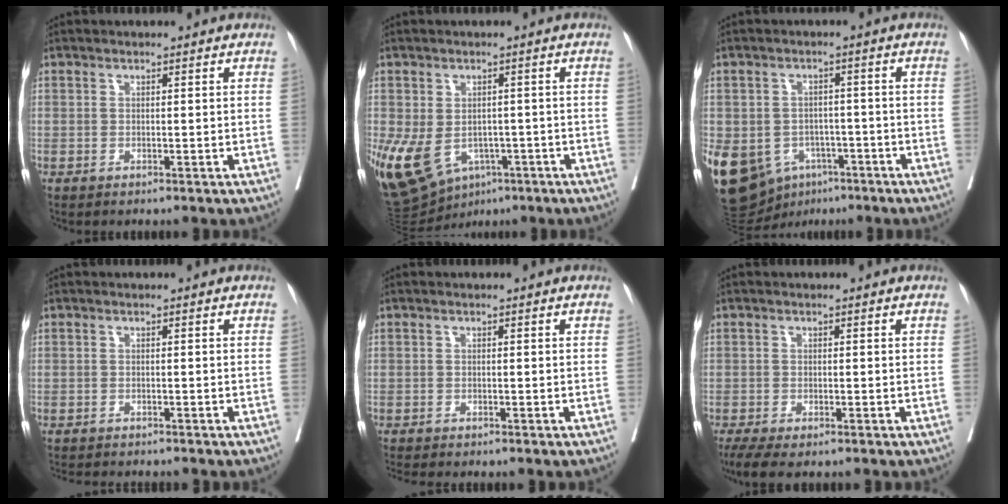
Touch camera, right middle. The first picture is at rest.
{"total": 14.2, "force": [-6.2, 9.5, 8.6], "torque": [-0.187, -0.010, -0.086]}
{"total": 20.9, "force": [-9.2, 15.9, 9.9], "torque": [-0.283, -0.007, -0.127]}
{"total": 5.9, "force": [-5.4, 1.0, 2.1], "torque": [-0.025, -0.006, -0.077]}
{"total": 2.7, "force": [-2.5, -0.1, 1.1], "torque": [-0.015, -0.005, -0.040]}
{"total": 5.1, "force": [-3.8, 1.3, 3.1], "torque": [-0.052, -0.014, -0.063]}